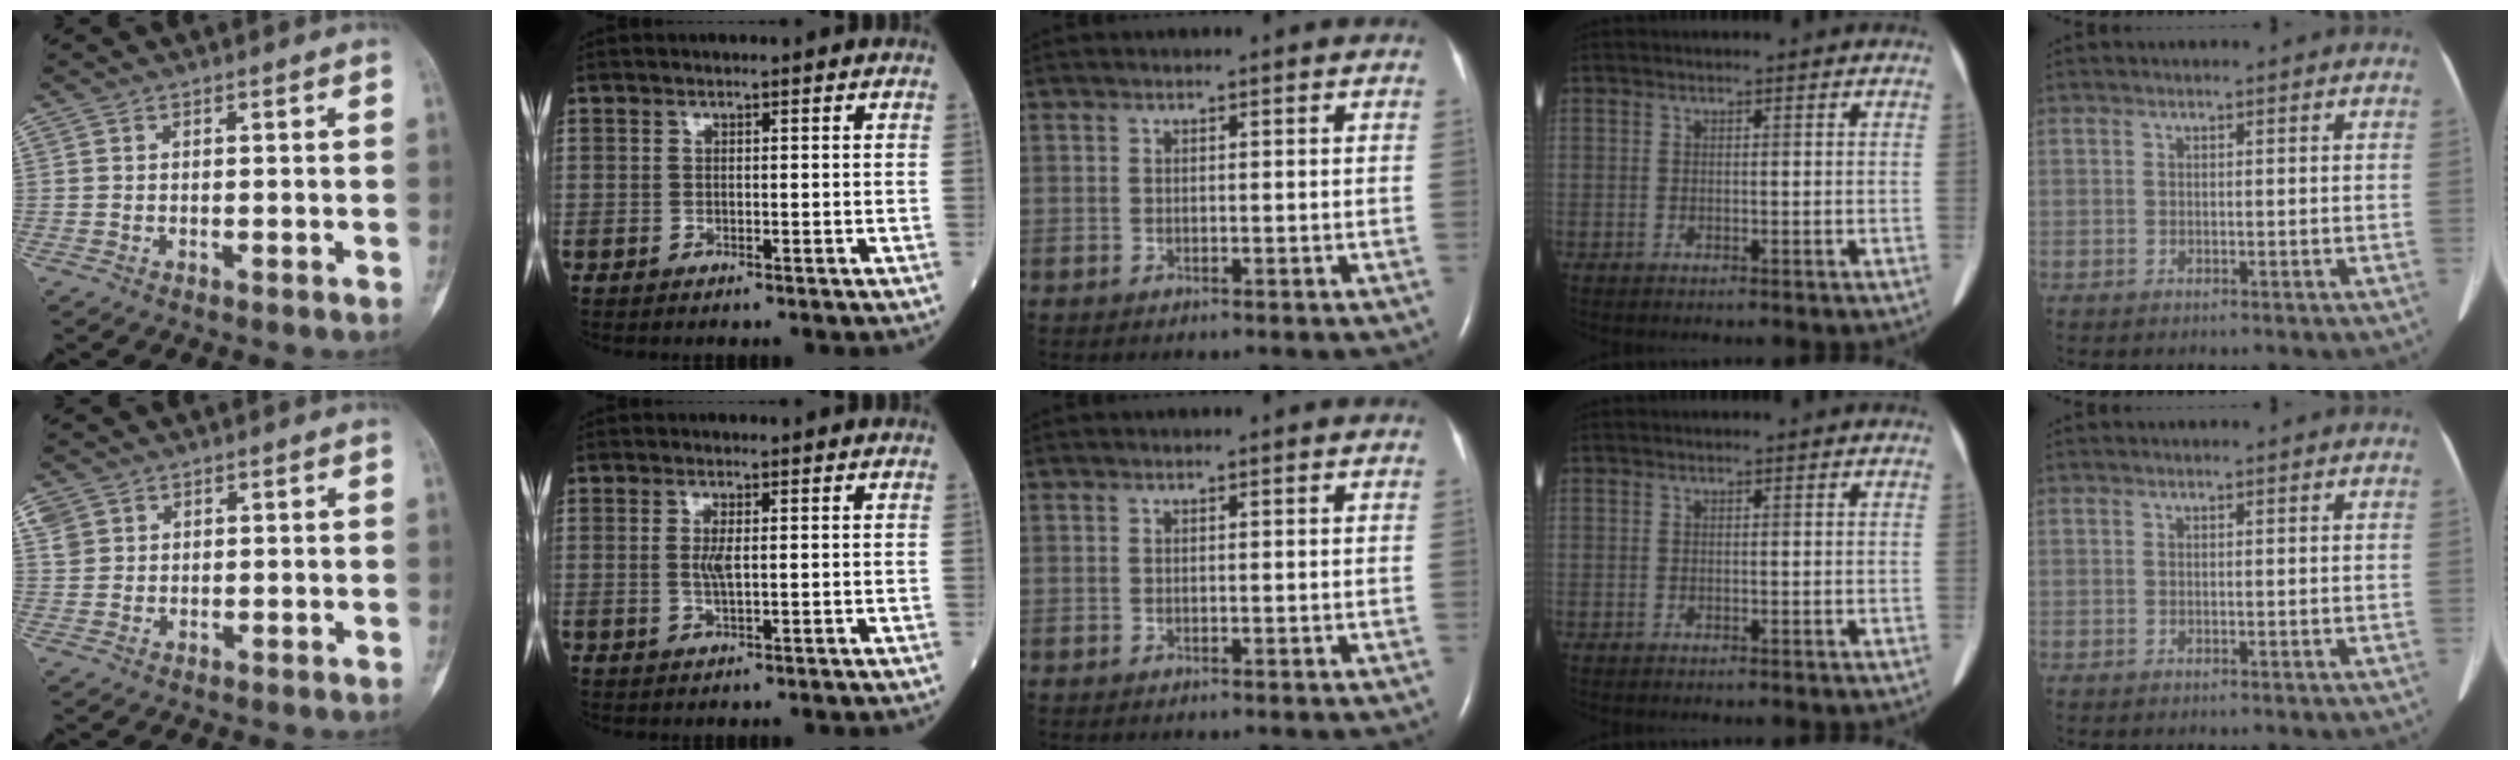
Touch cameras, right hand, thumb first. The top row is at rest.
{"thumb": {"total": 2.7, "force": [1.1, 2.4, 0.7], "torque": [-0.003, 0.002, 0.023]}, "index": {"total": 2.1, "force": [0.2, 0.5, 2.0], "torque": [-0.048, -0.003, 0.004]}}